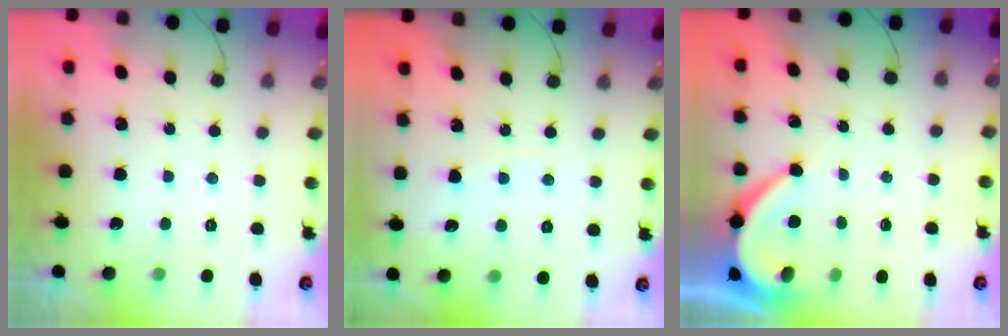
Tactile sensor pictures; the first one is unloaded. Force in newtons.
{"total": 2.3, "press": 2.3, "slide": 0.3}
{"total": 5.3, "press": 5.2, "slide": 0.6}